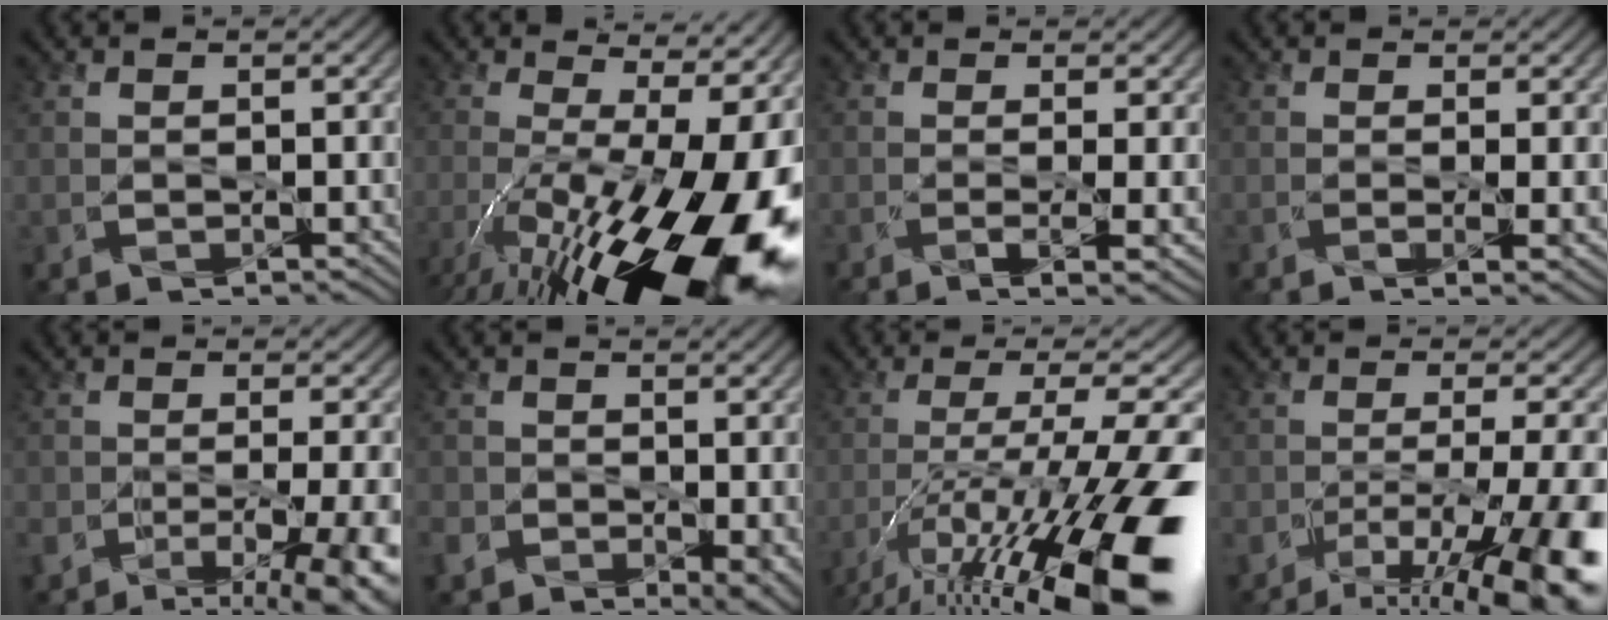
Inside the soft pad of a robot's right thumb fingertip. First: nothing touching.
{"total": 20.7, "force": [-6.9, 7.7, 18.0], "torque": [-0.284, -0.036, -0.104]}
{"total": 4.3, "force": [-0.9, 0.9, 4.1], "torque": [-0.076, -0.009, -0.015]}
{"total": 3.2, "force": [-0.5, 0.6, 3.1], "torque": [-0.059, -0.006, -0.010]}
{"total": 12.2, "force": [-6.8, 5.2, 8.7], "torque": [-0.121, -0.027, -0.074]}
{"total": 6.9, "force": [-3.0, 4.6, 4.1], "torque": [-0.085, -0.030, -0.043]}
{"total": 18.5, "force": [-9.3, 4.7, 15.3], "torque": [-0.264, -0.008, -0.162]}
{"total": 14.5, "force": [-8.2, 4.2, 11.1], "torque": [-0.186, -0.019, -0.123]}